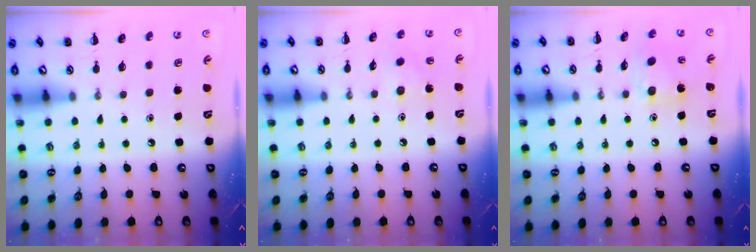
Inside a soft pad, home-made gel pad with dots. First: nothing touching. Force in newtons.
{"total": 5.1, "press": 4.8, "slide": 1.6}
{"total": 8.5, "press": 8.5, "slide": 0.8}